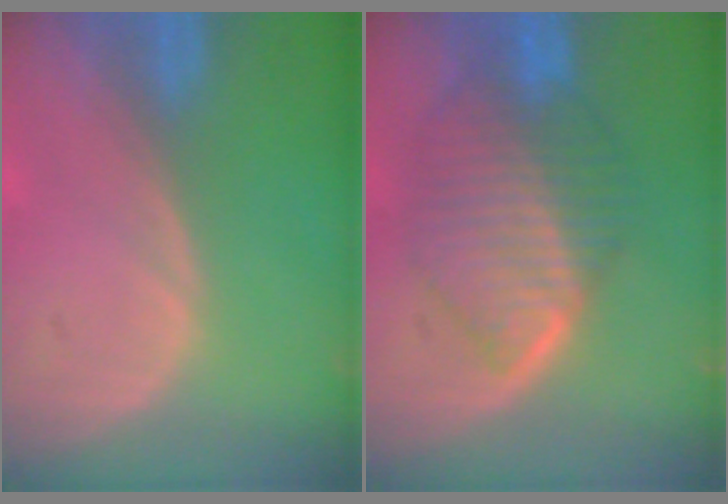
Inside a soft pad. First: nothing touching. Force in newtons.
{"total": 9.1, "press": 9.1, "slide": 0.5}